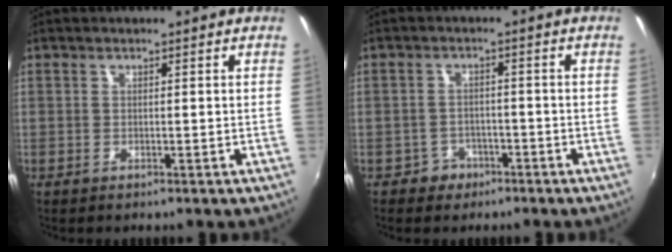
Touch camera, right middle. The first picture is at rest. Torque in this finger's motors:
{"motor_torque": [0.44, -0.45, -0.03, -0.01]}